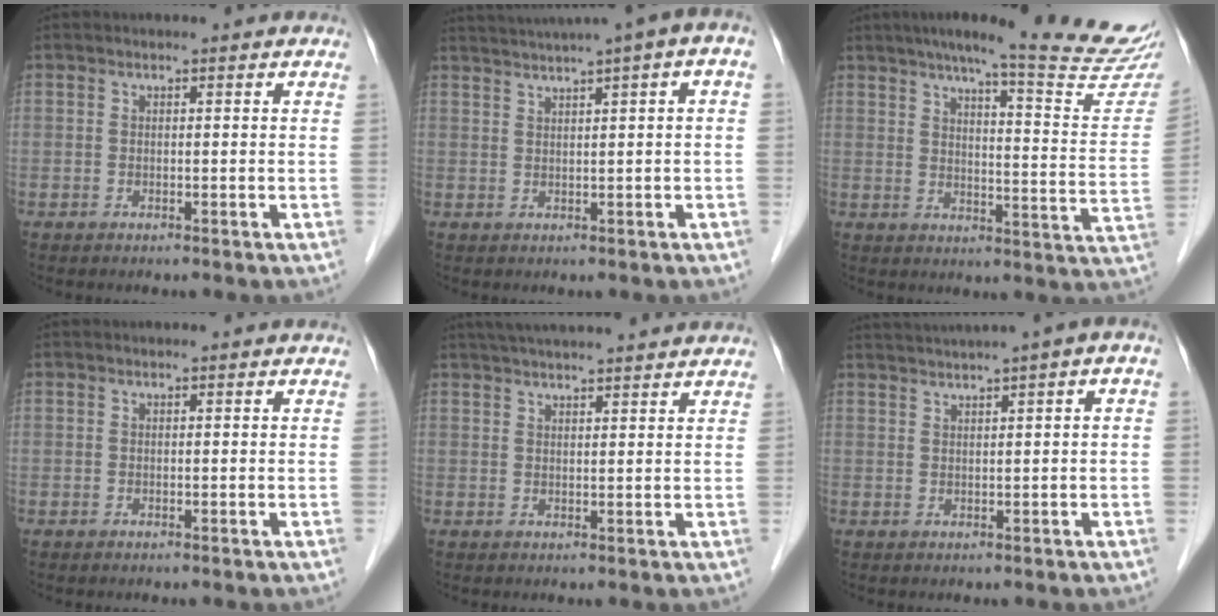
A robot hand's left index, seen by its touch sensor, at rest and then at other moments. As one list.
[{"total": 8.4, "force": [4.8, -0.1, 6.9], "torque": [-0.112, 0.044, 0.071]}, {"total": 22.5, "force": [19.8, 0.4, 10.7], "torque": [-0.145, -0.064, 0.238]}, {"total": 0.0}, {"total": 12.3, "force": [11.1, 0.5, 5.4], "torque": [-0.089, 0.035, 0.151]}, {"total": 5.0, "force": [2.9, -0.4, 4.1], "torque": [-0.076, 0.028, 0.051]}]